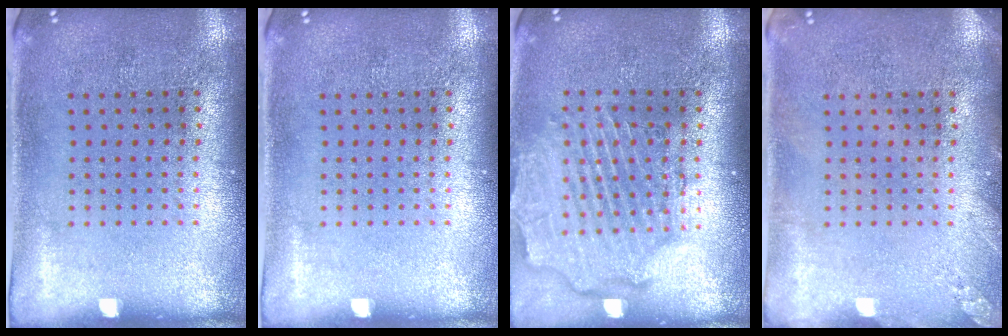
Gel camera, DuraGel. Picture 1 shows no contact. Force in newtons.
{"total": 0.0}
{"total": 2.6, "press": 2.2, "slide": 1.3}
{"total": 1.2, "press": 1.2, "slide": 0.1}